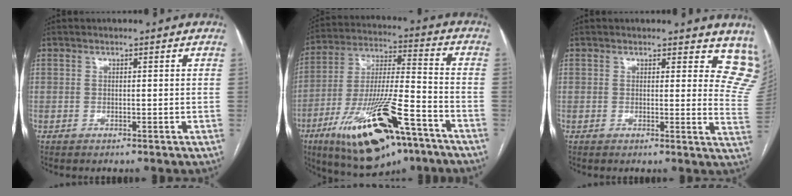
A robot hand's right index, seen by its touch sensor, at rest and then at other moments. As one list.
[{"total": 22.5, "force": [-12.5, 5.2, 17.9], "torque": [-0.318, -0.027, -0.209]}, {"total": 9.0, "force": [8.0, 3.3, 2.5], "torque": [0.011, -0.038, 0.052]}]